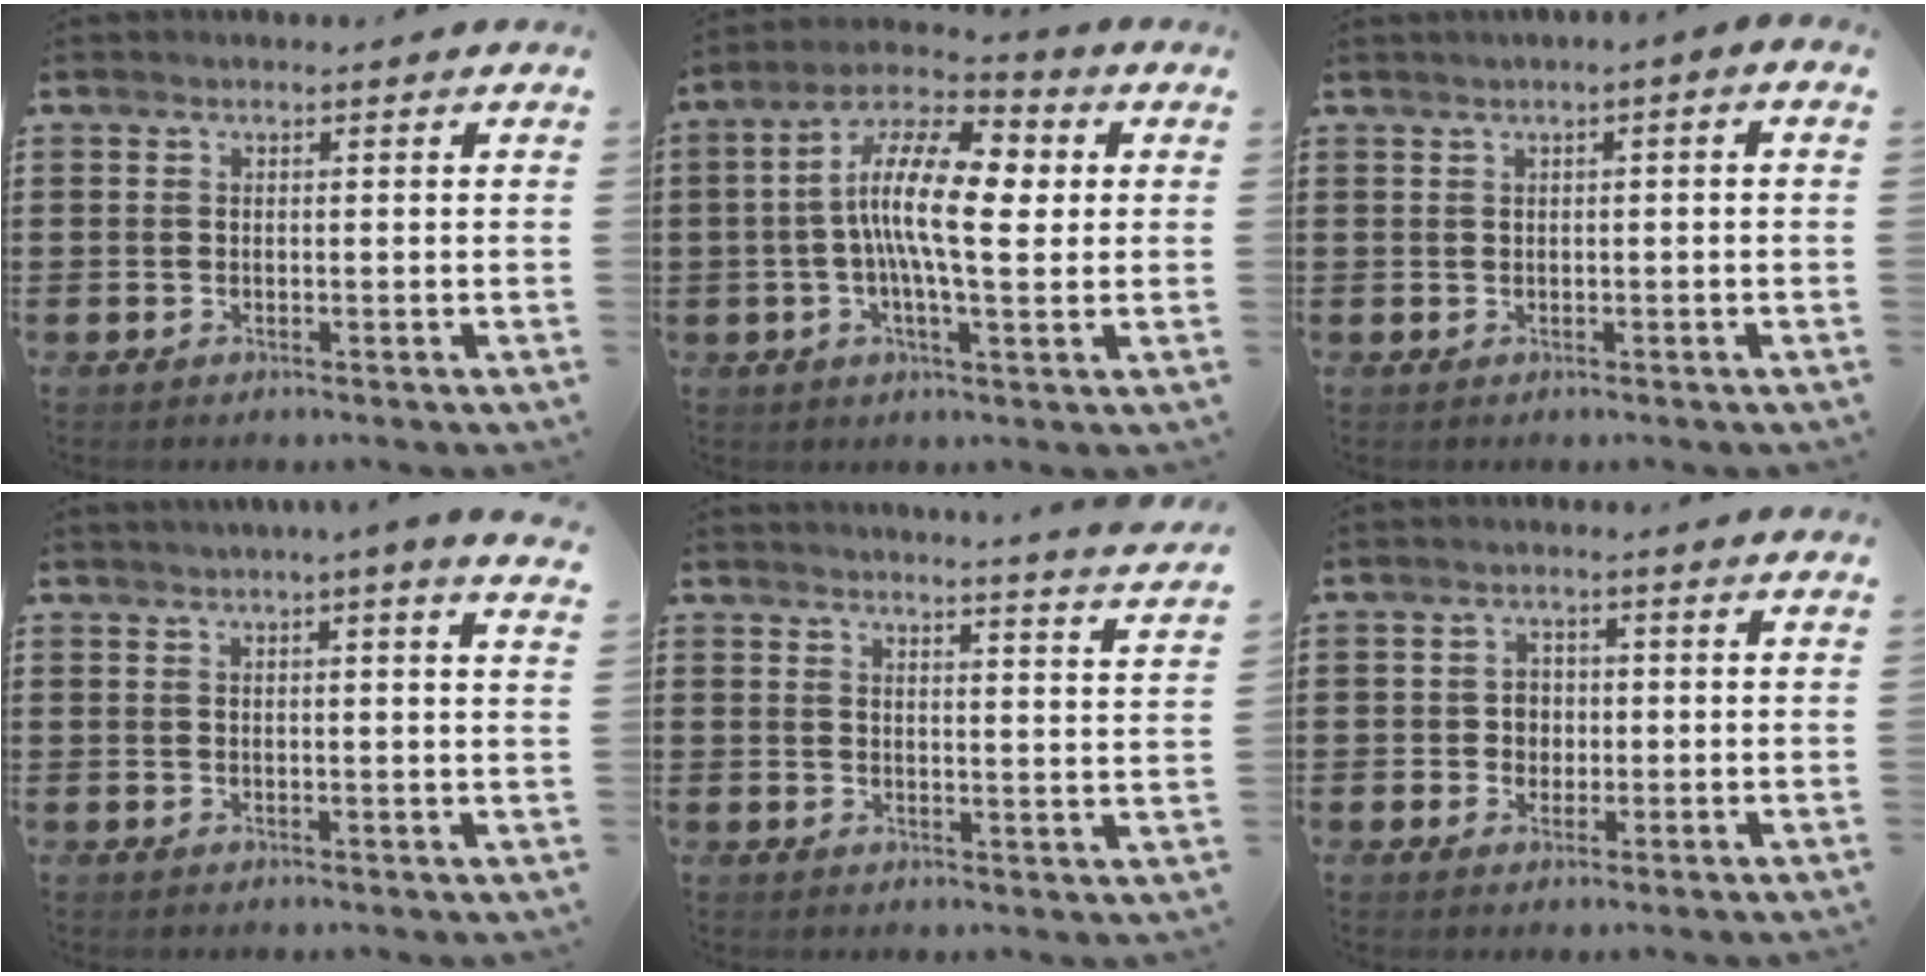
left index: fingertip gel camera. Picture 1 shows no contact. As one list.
[{"total": 13.9, "force": [1.7, 4.7, 13.0], "torque": [-0.255, -0.003, 0.028]}, {"total": 1.1, "force": [-0.3, 0.2, 1.0], "torque": [-0.016, -0.003, -0.007]}, {"total": 2.7, "force": [2.1, -0.8, 1.4], "torque": [-0.030, -0.005, 0.038]}, {"total": 3.7, "force": [3.5, -1.2, 0.4], "torque": [-0.017, -0.036, 0.055]}, {"total": 2.5, "force": [-0.1, 2.3, 0.9], "torque": [-0.027, 0.008, -0.006]}]